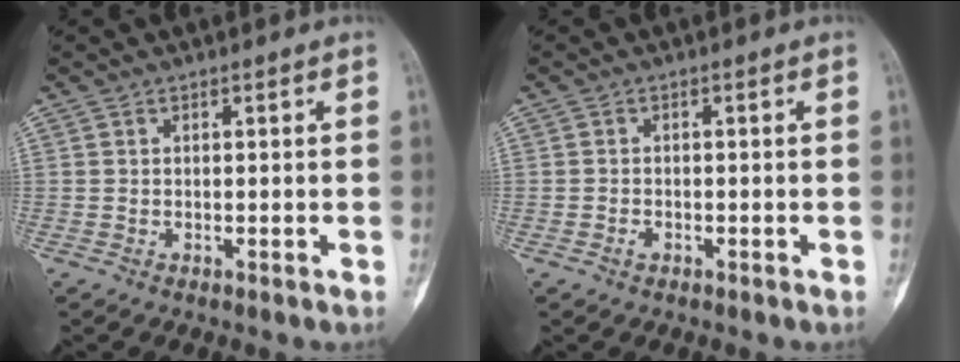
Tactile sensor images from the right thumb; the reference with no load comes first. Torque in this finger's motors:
{"motor_torque": [-0.48, -0.19, -0.23, -0.16, 0.06]}